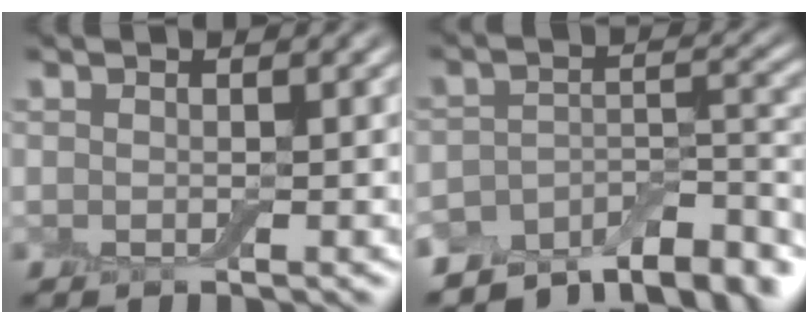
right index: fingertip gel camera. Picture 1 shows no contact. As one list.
[{"total": 8.2, "force": [-7.0, 3.1, 3.0], "torque": [-0.030, -0.001, -0.112]}]